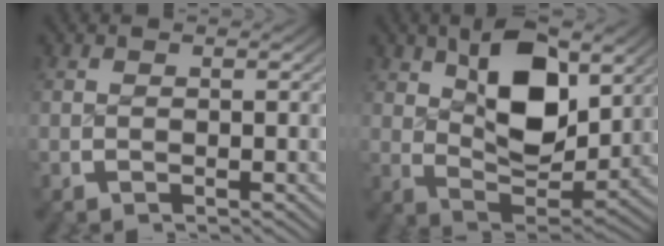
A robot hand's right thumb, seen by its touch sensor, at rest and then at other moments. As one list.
[{"total": 8.7, "force": [1.8, 4.5, 7.3], "torque": [-0.127, -0.021, 0.040]}]